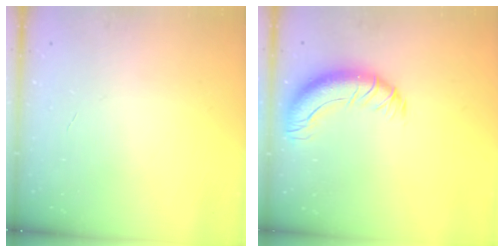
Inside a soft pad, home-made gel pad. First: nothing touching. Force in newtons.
{"total": 11.9, "press": 11.6, "slide": 2.2}